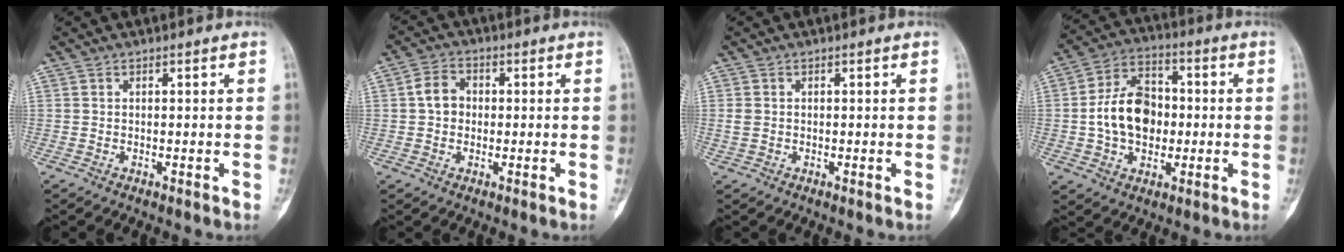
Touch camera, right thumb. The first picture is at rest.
{"total": 4.8, "force": [0.2, 3.9, 2.8], "torque": [-0.037, 0.014, -0.005]}
{"total": 1.7, "force": [0.0, 1.4, 0.9], "torque": [-0.023, 0.001, -0.001]}
{"total": 13.3, "force": [-0.6, 9.5, 9.3], "torque": [-0.136, 0.025, -0.015]}